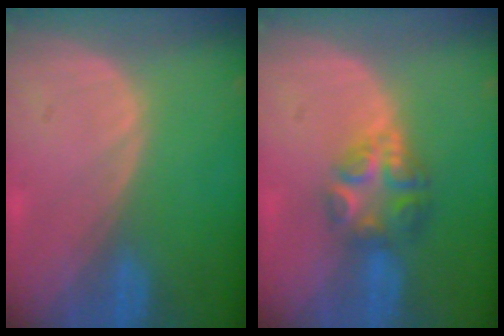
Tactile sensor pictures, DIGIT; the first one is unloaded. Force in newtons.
{"total": 6.2, "press": 5.4, "slide": 2.9}